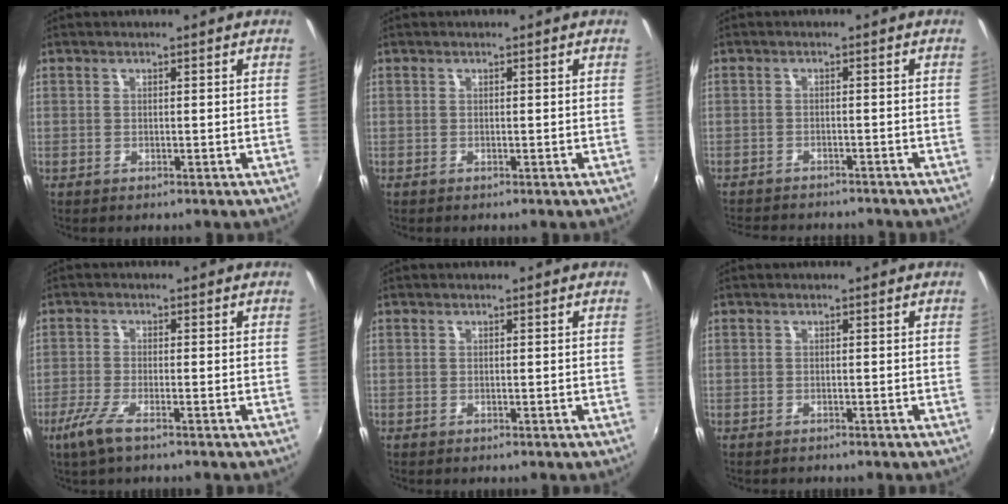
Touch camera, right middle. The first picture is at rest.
{"total": 0.0}
{"total": 9.2, "force": [-8.4, 2.2, 3.1], "torque": [-0.077, -0.019, -0.125]}
{"total": 4.9, "force": [-3.2, 0.7, 3.6], "torque": [-0.091, -0.014, -0.064]}
{"total": 0.0}
{"total": 0.6, "force": [-0.5, 0.3, -0.1], "torque": [0.000, -0.002, -0.011]}